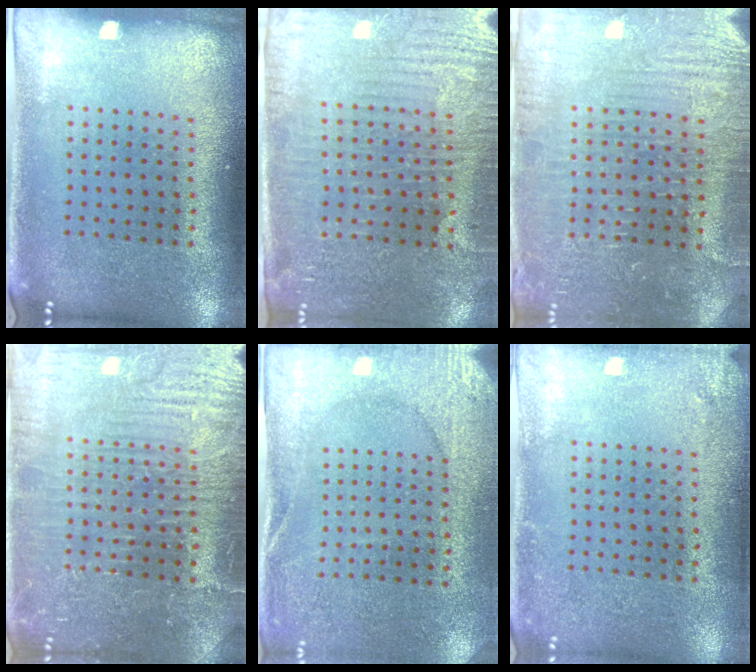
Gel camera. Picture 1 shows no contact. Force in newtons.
{"total": 3.6, "press": 3.4, "slide": 1.2}
{"total": 3.7, "press": 3.6, "slide": 0.7}
{"total": 4.7, "press": 4.7, "slide": 0.8}
{"total": 2.6, "press": 2.5, "slide": 0.4}
{"total": 1.6, "press": 1.6, "slide": 0.2}